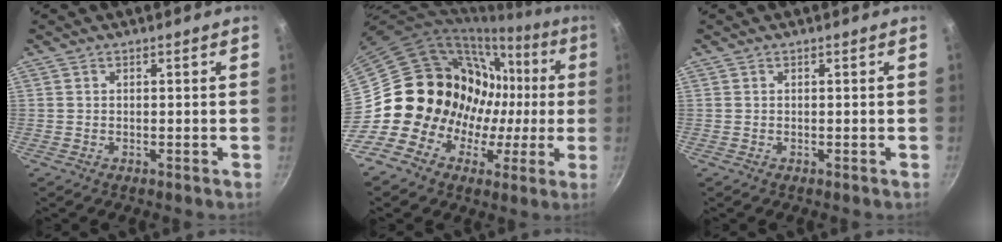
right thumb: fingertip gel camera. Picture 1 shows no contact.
{"total": 16.5, "force": [-1.0, 15.0, 6.7], "torque": [-0.056, 0.054, -0.020]}
{"total": 0.0}